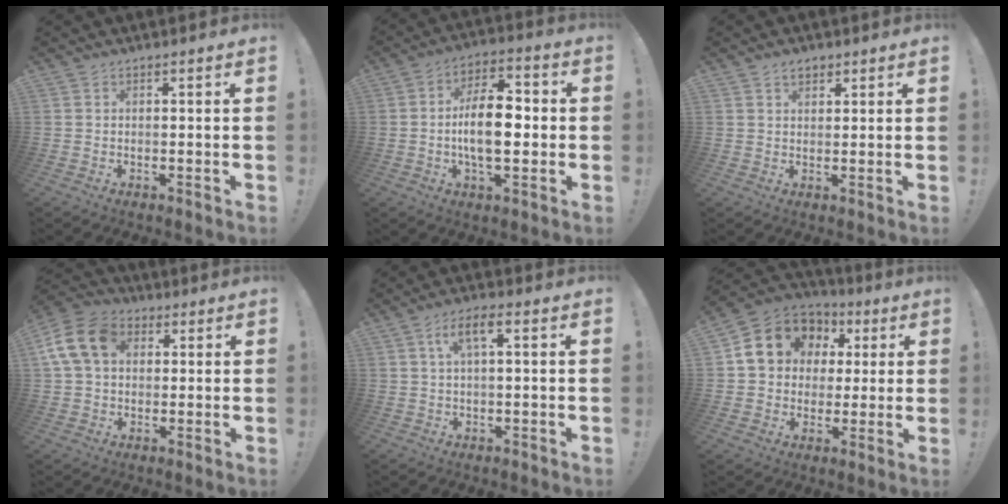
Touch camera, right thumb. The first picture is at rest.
{"total": 13.8, "force": [-1.7, 6.9, 11.8], "torque": [-0.204, 0.009, -0.036]}
{"total": 3.1, "force": [2.1, 2.0, 1.2], "torque": [-0.007, -0.009, 0.035]}
{"total": 13.8, "force": [3.5, 10.3, 8.5], "torque": [-0.162, 0.004, 0.070]}
{"total": 6.2, "force": [1.4, 1.8, 5.7], "torque": [-0.108, 0.010, 0.023]}
{"total": 14.5, "force": [4.7, 12.1, 6.5], "torque": [-0.096, -0.011, 0.103]}